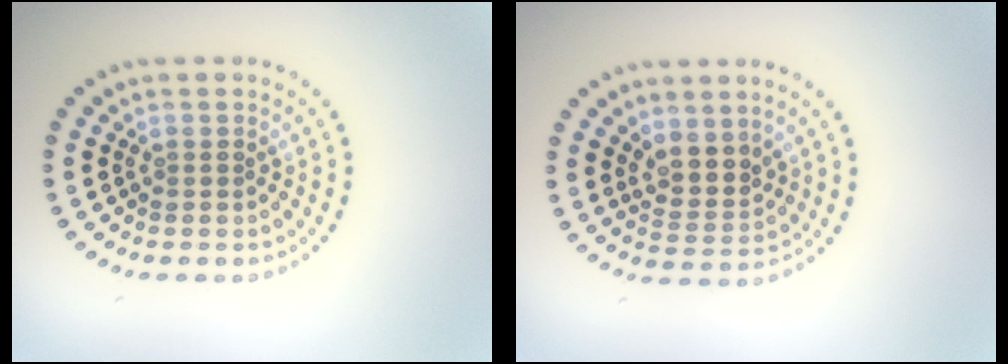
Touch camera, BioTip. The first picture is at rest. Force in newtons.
{"total": 2.5, "press": 1.9, "slide": 1.5}